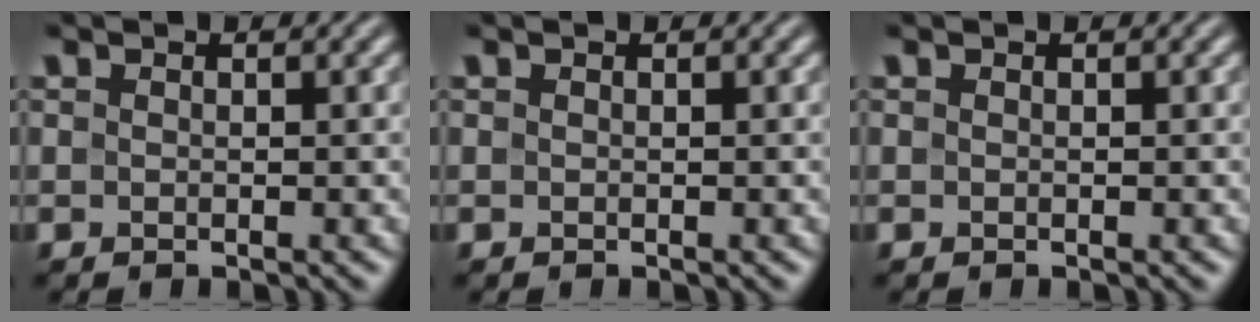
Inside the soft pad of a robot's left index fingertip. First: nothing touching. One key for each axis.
{"total": 0.0}
{"total": 0.0}